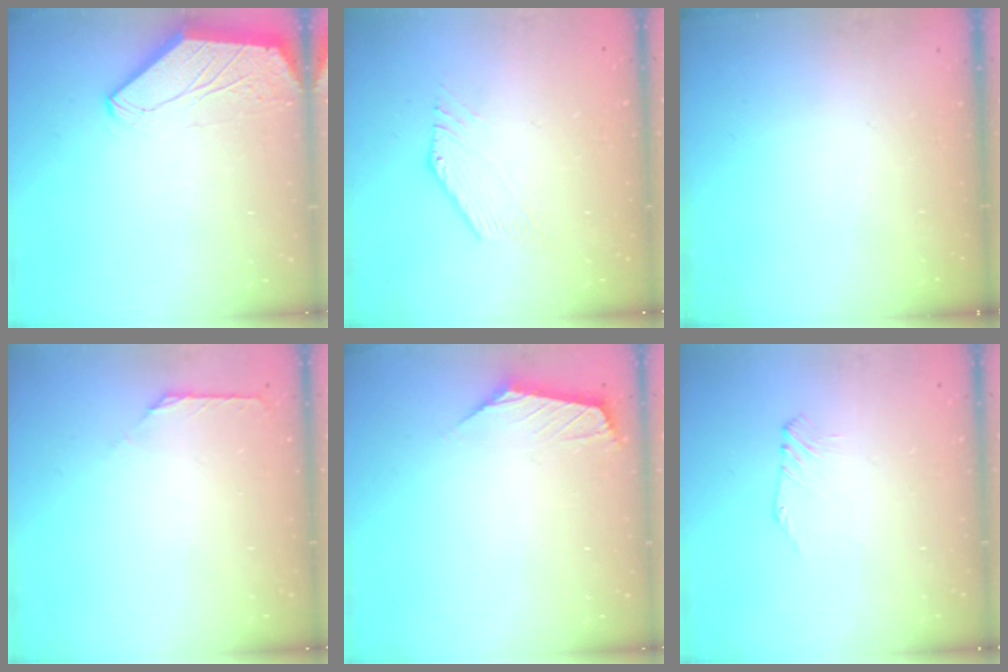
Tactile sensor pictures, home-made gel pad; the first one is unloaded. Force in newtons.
{"total": 0.6, "press": 0.5, "slide": 0.3}
{"total": 0.0}
{"total": 1.7, "press": 1.6, "slide": 0.6}
{"total": 0.9, "press": 0.9, "slide": 0.2}
{"total": 1.0, "press": 0.9, "slide": 0.4}